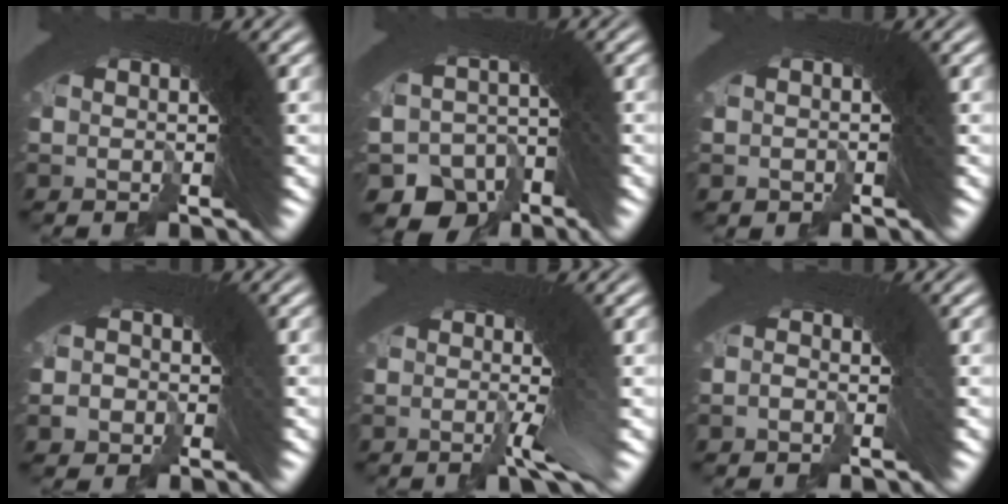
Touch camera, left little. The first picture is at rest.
{"total": 10.6, "force": [-5.3, 7.9, 4.7], "torque": [-0.110, -0.054, -0.076]}
{"total": 1.1, "force": [-0.9, 0.2, -0.5], "torque": [0.014, -0.004, -0.011]}
{"total": 1.9, "force": [-1.5, 1.1, -0.4], "torque": [0.013, 0.005, -0.032]}
{"total": 2.9, "force": [-1.2, -0.4, 2.7], "torque": [-0.029, 0.013, -0.028]}
{"total": 1.6, "force": [-1.6, -0.2, 0.1], "torque": [0.014, 0.015, -0.034]}